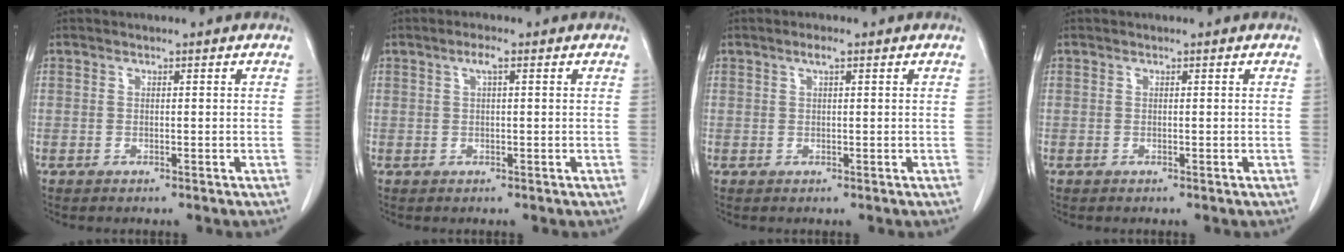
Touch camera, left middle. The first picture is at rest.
{"total": 1.7, "force": [0.7, 0.2, 1.5], "torque": [-0.030, 0.005, 0.011]}
{"total": 1.4, "force": [0.8, 0.2, 1.1], "torque": [-0.023, 0.003, 0.013]}
{"total": 0.0}